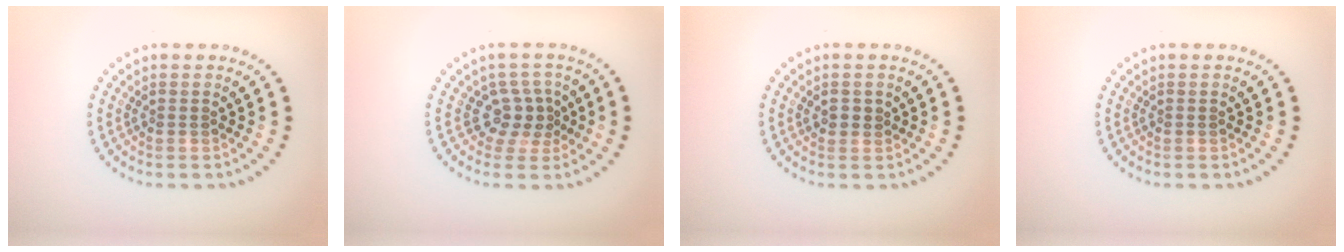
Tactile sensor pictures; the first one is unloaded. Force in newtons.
{"total": 2.5, "press": 1.9, "slide": 1.7}
{"total": 0.7, "press": 0.6, "slide": 0.3}
{"total": 0.0}